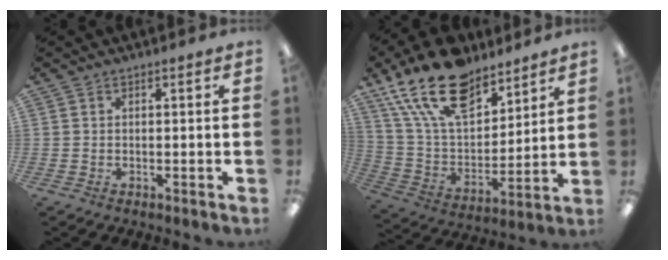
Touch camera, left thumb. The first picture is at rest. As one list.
[{"total": 21.3, "force": [14.4, 10.9, 11.3], "torque": [-0.219, -0.073, 0.260]}]